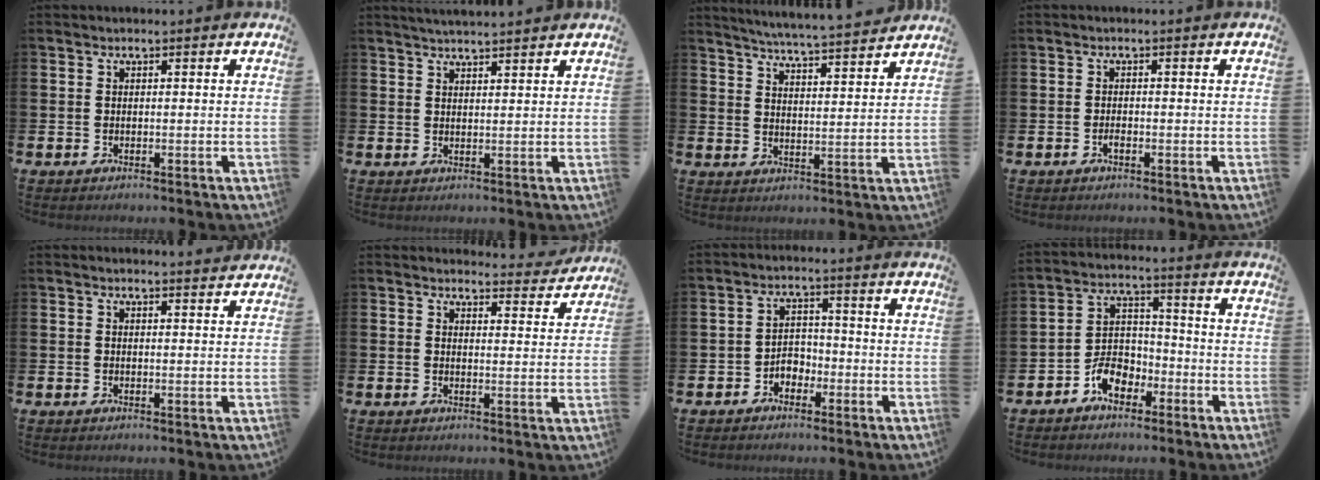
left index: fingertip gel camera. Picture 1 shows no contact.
{"total": 2.8, "force": [2.8, -0.1, 0.3], "torque": [-0.009, -0.012, 0.051]}
{"total": 5.6, "force": [5.5, -0.5, 0.9], "torque": [-0.031, -0.042, 0.094]}
{"total": 1.0, "force": [-0.5, 0.3, 0.7], "torque": [-0.015, -0.001, -0.010]}
{"total": 1.5, "force": [1.5, 0.0, -0.1], "torque": [0.010, -0.012, 0.026]}
{"total": 3.7, "force": [3.6, 0.4, 0.1], "torque": [0.010, -0.031, 0.060]}
{"total": 2.7, "force": [-1.8, 1.9, 0.8], "torque": [-0.022, 0.009, -0.042]}
{"total": 5.7, "force": [-3.6, 3.6, 2.6], "torque": [-0.053, 0.016, -0.071]}